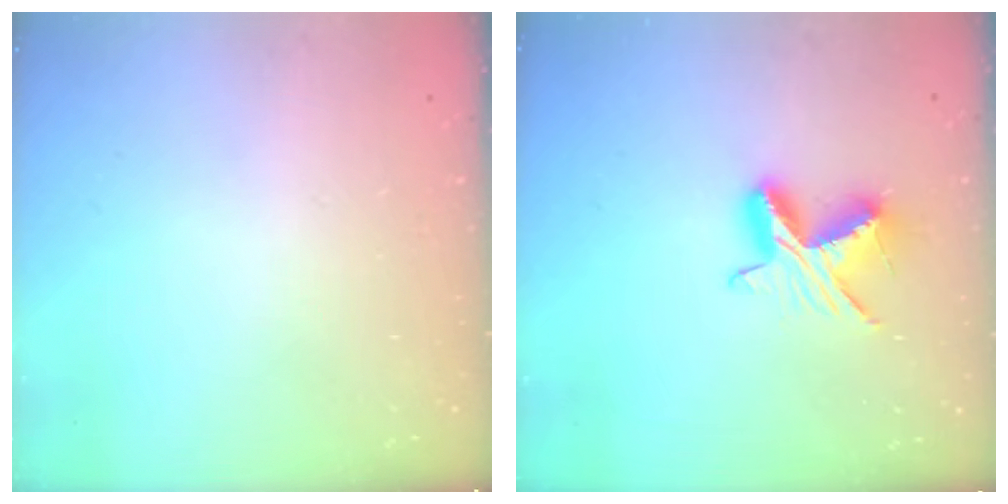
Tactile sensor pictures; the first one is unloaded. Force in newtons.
{"total": 10.5, "press": 10.5, "slide": 0.1}